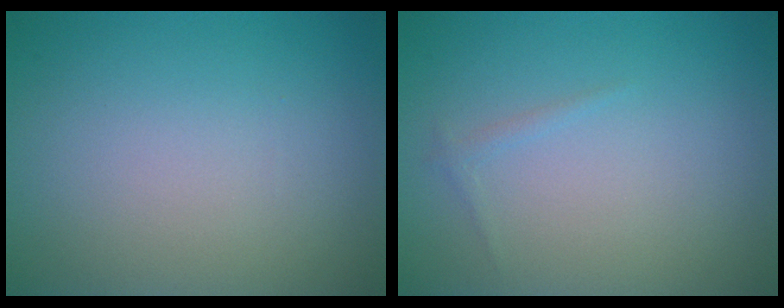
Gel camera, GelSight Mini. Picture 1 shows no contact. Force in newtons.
{"total": 0.6, "press": 0.6, "slide": 0.0}